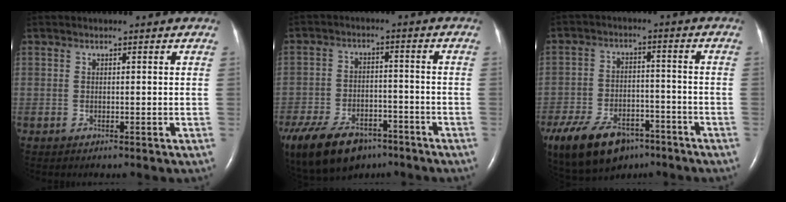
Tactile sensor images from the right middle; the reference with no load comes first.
{"total": 19.7, "force": [-13.0, 10.9, 10.0], "torque": [-0.275, -0.031, -0.204]}
{"total": 15.9, "force": [-10.4, 8.5, 8.5], "torque": [-0.195, -0.013, -0.169]}